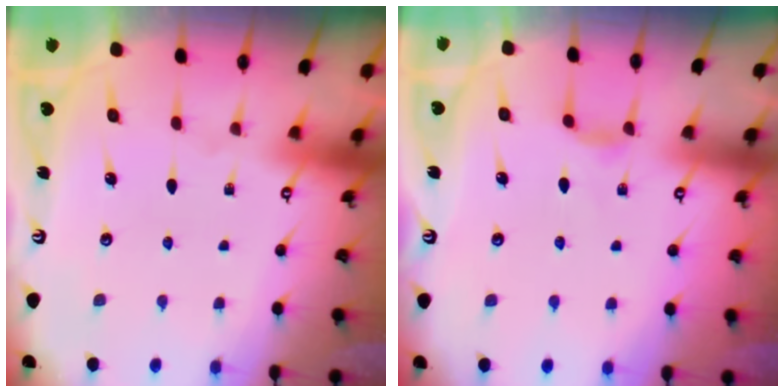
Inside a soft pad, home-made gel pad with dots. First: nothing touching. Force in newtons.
{"total": 2.7, "press": 2.6, "slide": 0.5}